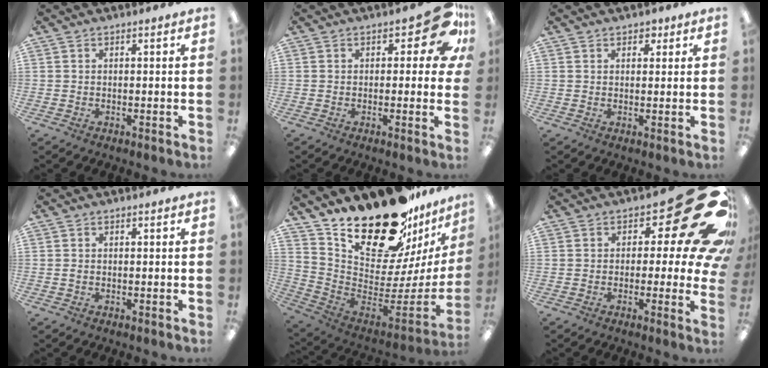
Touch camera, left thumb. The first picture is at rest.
{"total": 9.4, "force": [4.1, 4.3, 7.2], "torque": [-0.090, -0.009, 0.070]}
{"total": 2.6, "force": [1.8, 1.8, 0.7], "torque": [0.001, -0.003, 0.029]}
{"total": 0.6, "force": [0.1, 0.5, 0.4], "torque": [-0.008, 0.004, 0.000]}
{"total": 26.3, "force": [20.7, 10.1, 12.6], "torque": [-0.195, -0.154, 0.375]}
{"total": 19.6, "force": [9.3, 7.4, 15.6], "torque": [-0.194, -0.064, 0.149]}